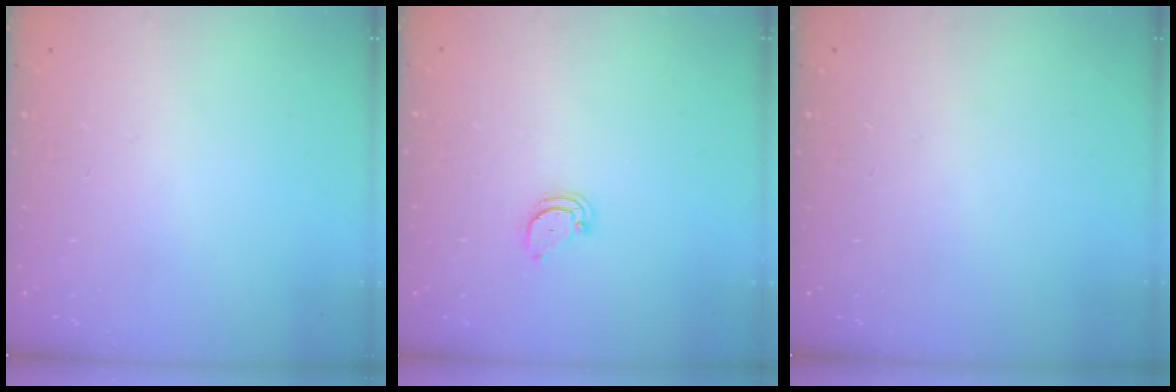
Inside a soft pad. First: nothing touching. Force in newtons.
{"total": 2.1, "press": 2.1, "slide": 0.1}
{"total": 0.0}